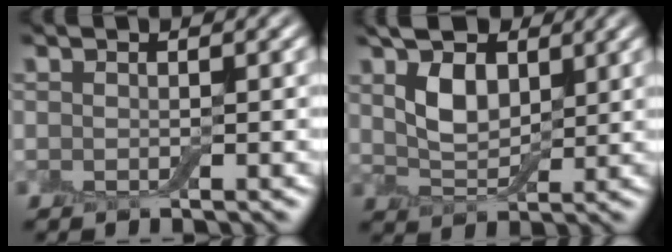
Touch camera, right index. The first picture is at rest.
{"total": 5.0, "force": [2.2, 3.0, 3.4], "torque": [-0.074, 0.002, 0.037]}